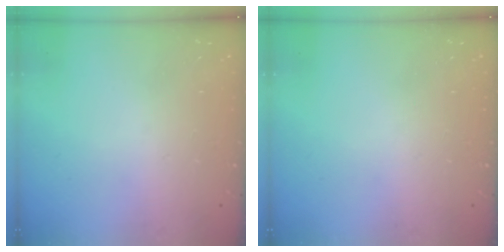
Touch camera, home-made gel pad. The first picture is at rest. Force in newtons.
{"total": 0.0}